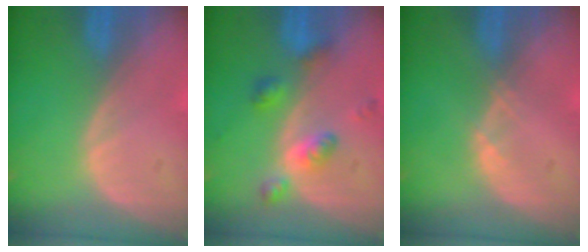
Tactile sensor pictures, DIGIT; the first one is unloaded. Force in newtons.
{"total": 5.2, "press": 5.2, "slide": 0.1}
{"total": 0.8, "press": 0.8, "slide": 0.1}